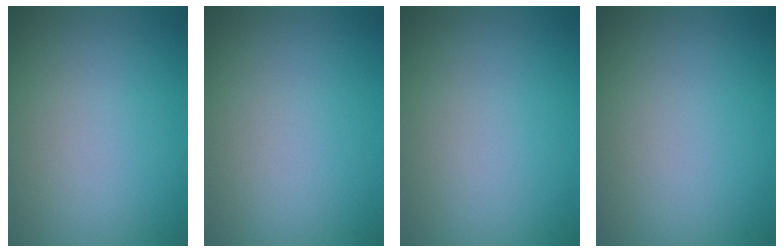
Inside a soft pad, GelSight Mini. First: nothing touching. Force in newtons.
{"total": 0.0}
{"total": 0.0}
{"total": 0.0}